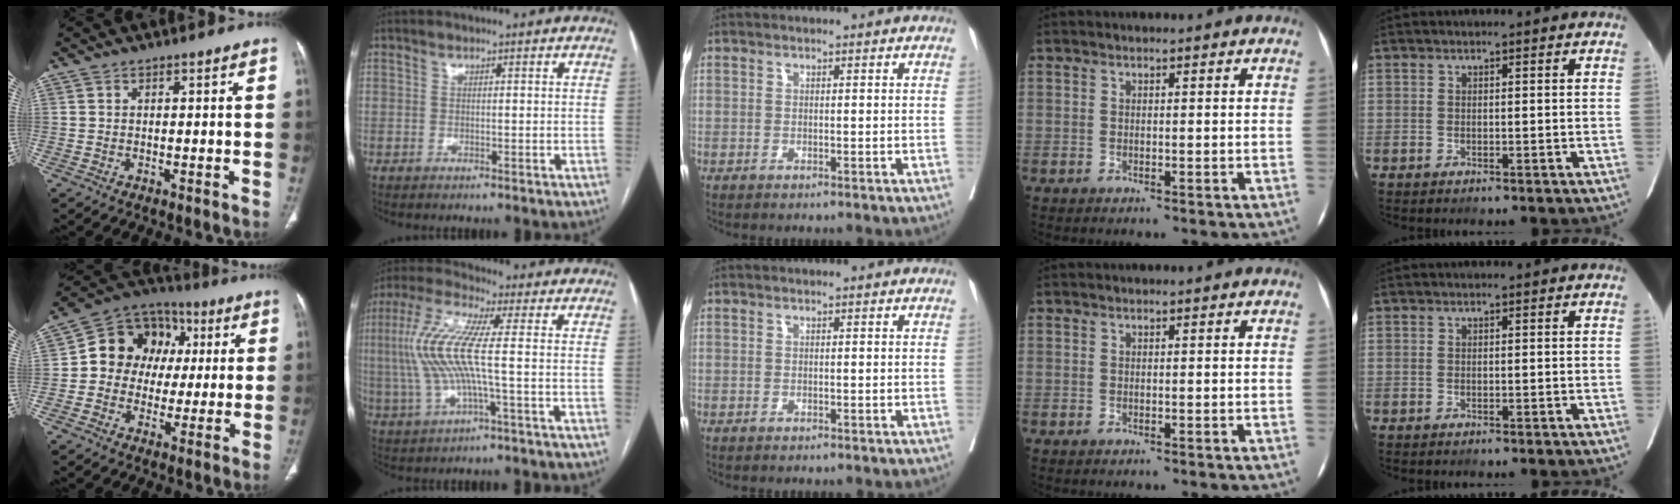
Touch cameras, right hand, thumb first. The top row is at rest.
{"thumb": {"total": 14.2, "force": [1.4, 12.4, 6.8], "torque": [-0.063, 0.027, 0.013]}, "index": {"total": 11.1, "force": [0.0, 1.3, 11.1], "torque": [-0.255, 0.017, -0.004]}}